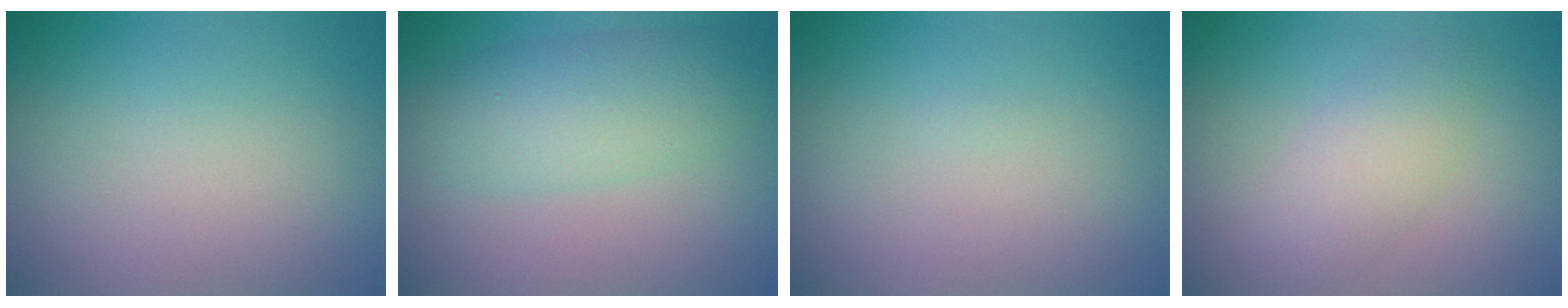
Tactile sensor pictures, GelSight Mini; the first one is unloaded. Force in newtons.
{"total": 4.7, "press": 4.7, "slide": 0.1}
{"total": 0.0}
{"total": 3.1, "press": 3.1, "slide": 0.0}